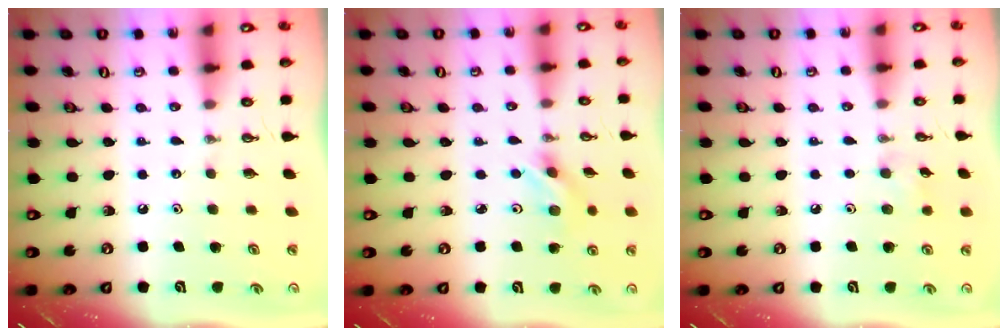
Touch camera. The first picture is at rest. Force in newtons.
{"total": 3.0, "press": 3.0, "slide": 0.4}
{"total": 5.6, "press": 5.3, "slide": 1.9}